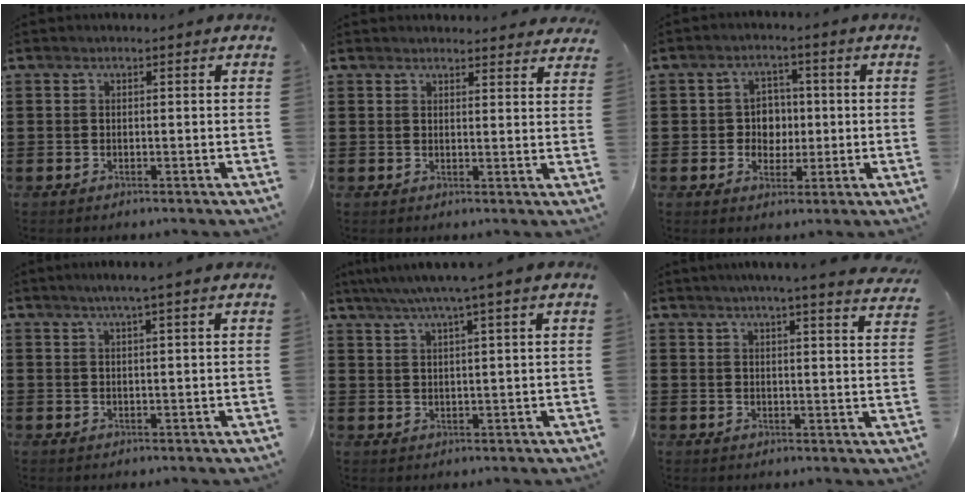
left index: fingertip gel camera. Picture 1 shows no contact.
{"total": 2.4, "force": [2.4, 0.1, 0.0], "torque": [0.002, -0.009, 0.045]}
{"total": 4.6, "force": [0.1, 4.1, 2.0], "torque": [-0.039, 0.005, -0.006]}
{"total": 2.3, "force": [1.6, -0.5, 1.5], "torque": [-0.031, -0.002, 0.029]}
{"total": 4.8, "force": [3.3, -0.8, 3.4], "torque": [-0.072, -0.009, 0.055]}
{"total": 4.1, "force": [3.7, -0.9, 1.4], "torque": [-0.041, -0.018, 0.064]}